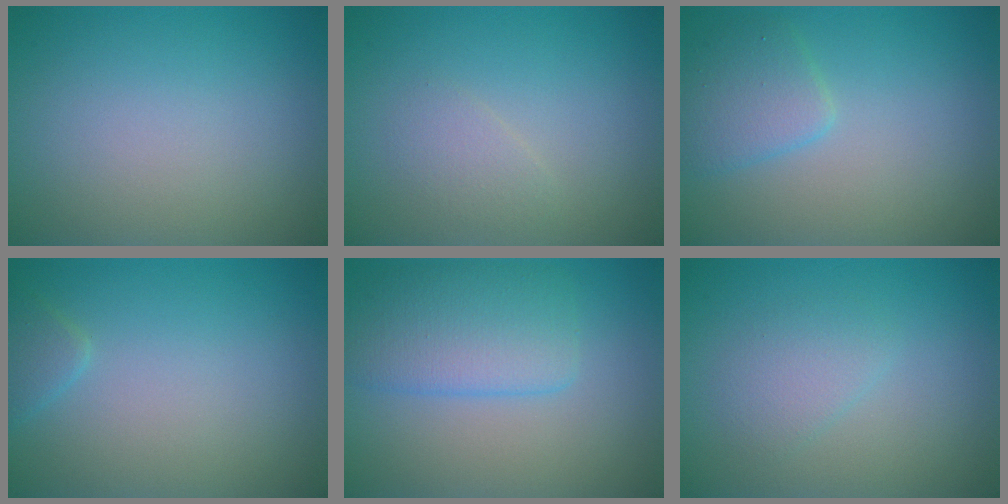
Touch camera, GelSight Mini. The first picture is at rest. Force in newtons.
{"total": 1.3, "press": 1.3, "slide": 0.1}
{"total": 2.7, "press": 2.7, "slide": 0.1}
{"total": 1.3, "press": 1.3, "slide": 0.0}
{"total": 4.5, "press": 4.5, "slide": 0.3}
{"total": 1.8, "press": 1.8, "slide": 0.1}